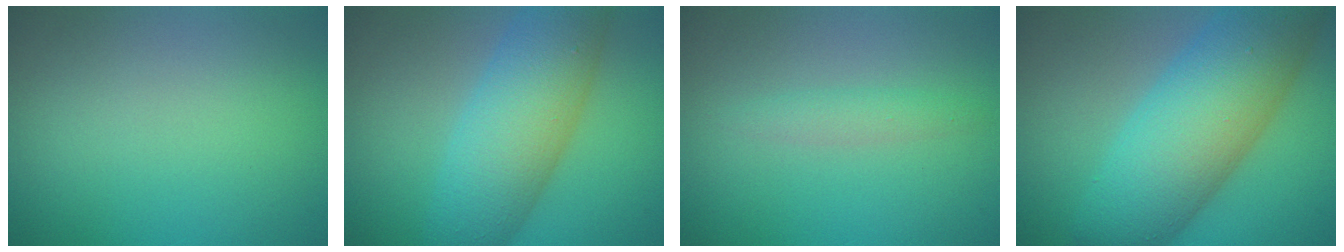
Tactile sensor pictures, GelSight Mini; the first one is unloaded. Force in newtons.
{"total": 8.4, "press": 8.4, "slide": 0.1}
{"total": 1.4, "press": 1.4, "slide": 0.0}
{"total": 11.3, "press": 11.3, "slide": 0.4}